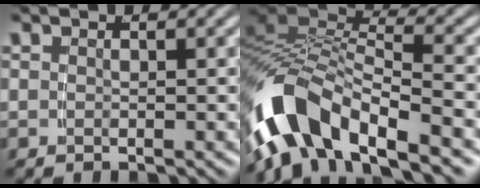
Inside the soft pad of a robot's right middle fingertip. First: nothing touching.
{"total": 11.9, "force": [-4.0, 7.3, 8.5], "torque": [-0.185, -0.028, -0.057]}